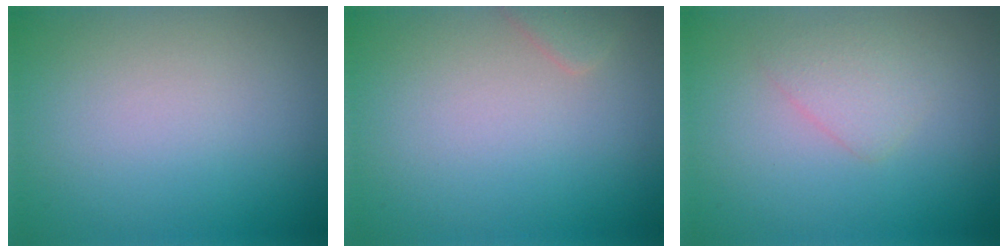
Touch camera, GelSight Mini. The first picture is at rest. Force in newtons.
{"total": 1.2, "press": 1.2, "slide": 0.0}
{"total": 1.7, "press": 1.7, "slide": 0.0}